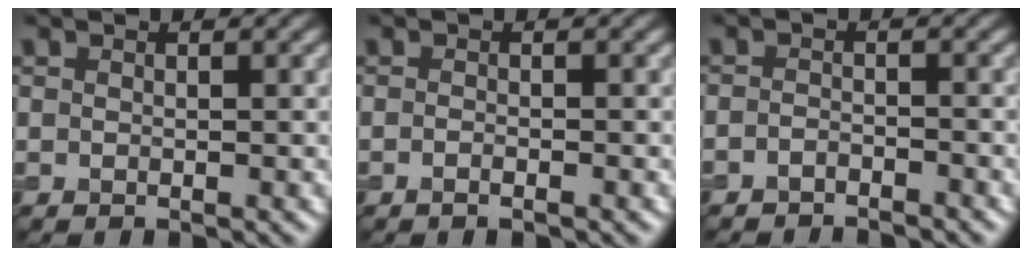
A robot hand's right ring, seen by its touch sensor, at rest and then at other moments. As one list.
[{"total": 1.1, "force": [-0.5, 0.4, 0.9], "torque": [-0.012, -0.002, -0.011]}, {"total": 1.9, "force": [-1.9, 0.4, 0.4], "torque": [-0.003, -0.003, -0.035]}]